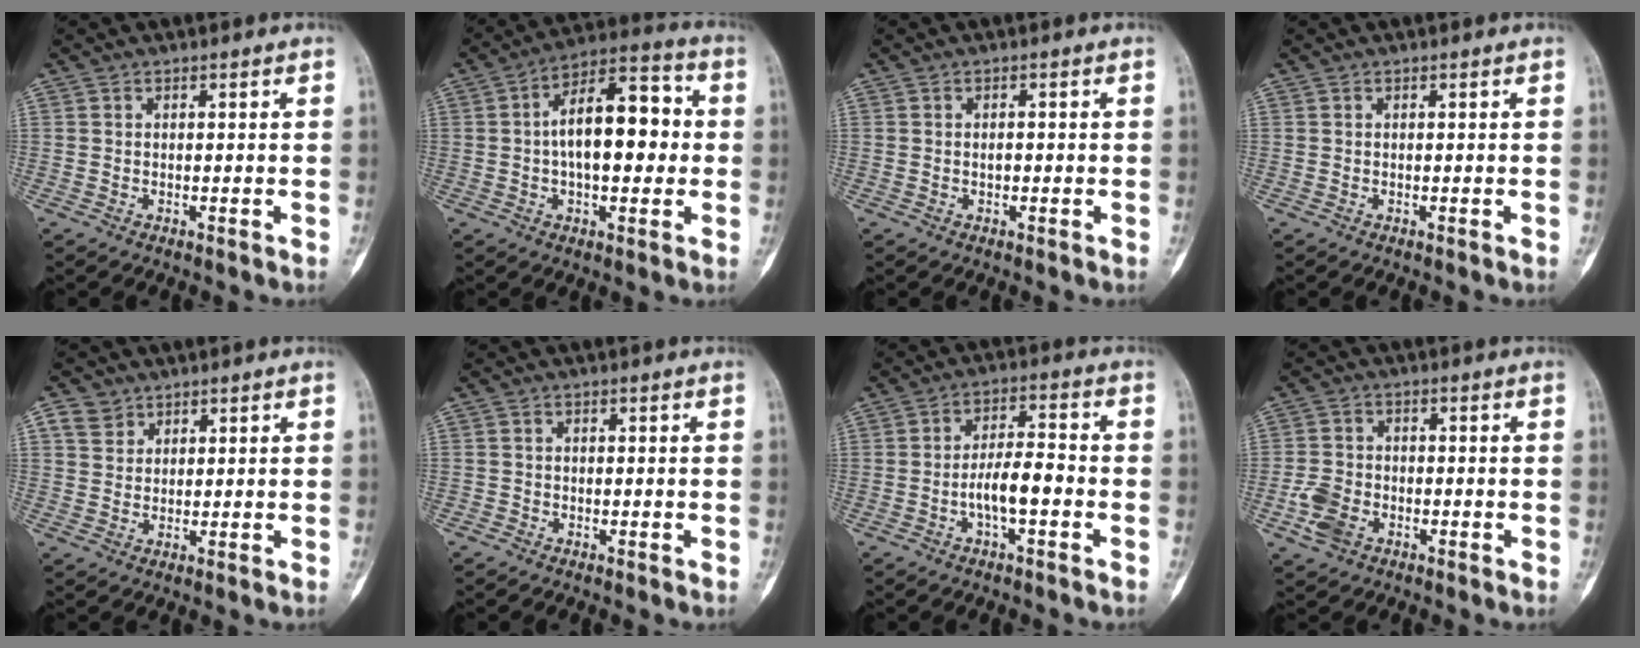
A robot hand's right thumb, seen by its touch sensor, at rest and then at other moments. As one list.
[{"total": 15.4, "force": [0.7, 7.7, 13.4], "torque": [-0.185, 0.034, 0.003]}, {"total": 1.0, "force": [-0.1, 0.6, 0.8], "torque": [-0.009, 0.003, -0.003]}, {"total": 0.0}, {"total": 3.3, "force": [2.0, 2.5, 0.8], "torque": [-0.003, -0.006, 0.038]}, {"total": 0.7, "force": [-0.5, 0.4, -0.1], "torque": [0.004, 0.003, -0.018]}, {"total": 7.0, "force": [-2.2, 2.3, 6.2], "torque": [-0.111, 0.026, -0.042]}, {"total": 5.6, "force": [-2.4, 3.9, 3.1], "torque": [-0.058, 0.011, -0.047]}]